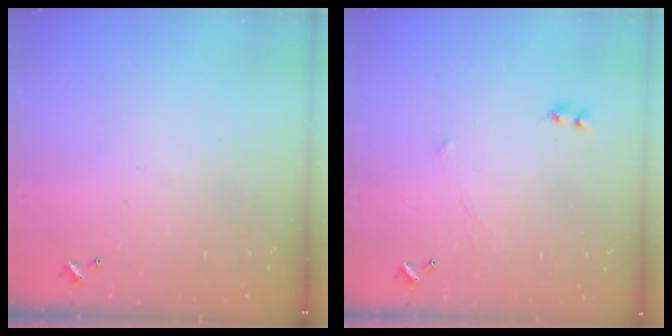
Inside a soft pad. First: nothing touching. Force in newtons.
{"total": 2.3, "press": 2.3, "slide": 0.2}